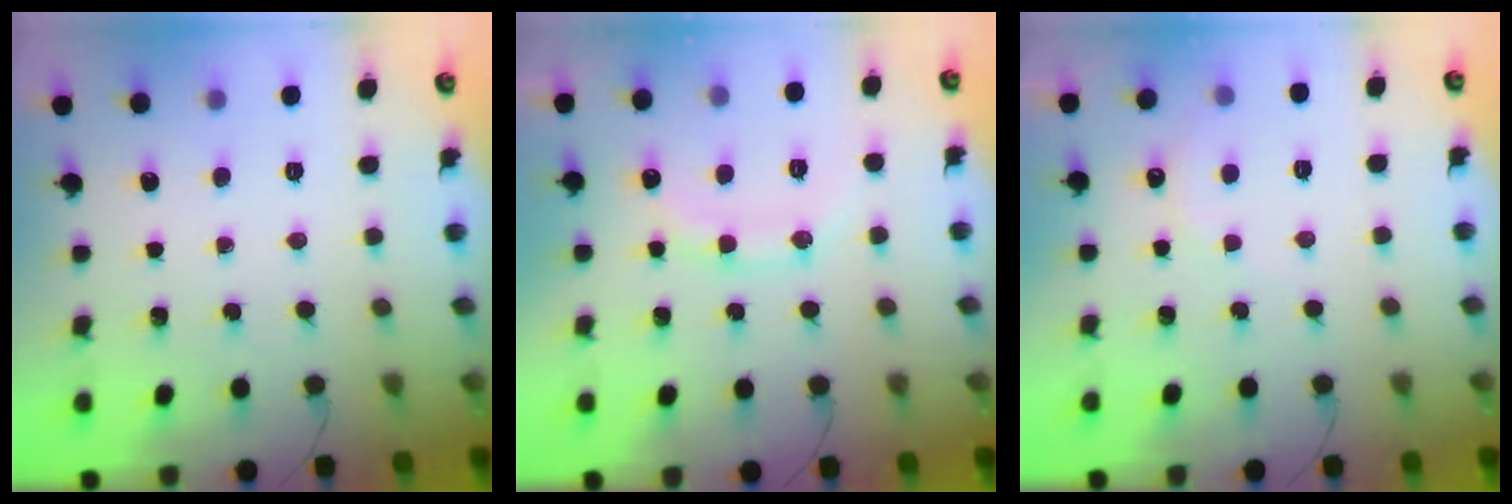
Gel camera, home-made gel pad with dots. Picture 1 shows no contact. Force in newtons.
{"total": 12.6, "press": 12.6, "slide": 1.0}
{"total": 5.9, "press": 5.8, "slide": 1.0}